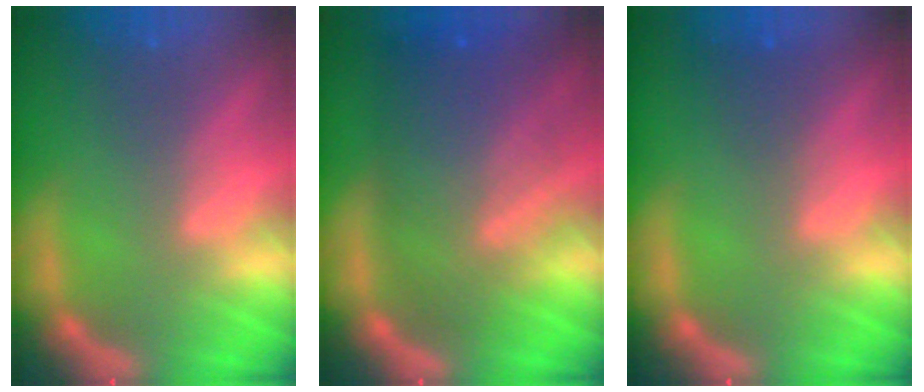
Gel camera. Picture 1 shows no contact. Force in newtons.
{"total": 9.1}
{"total": 1.0}